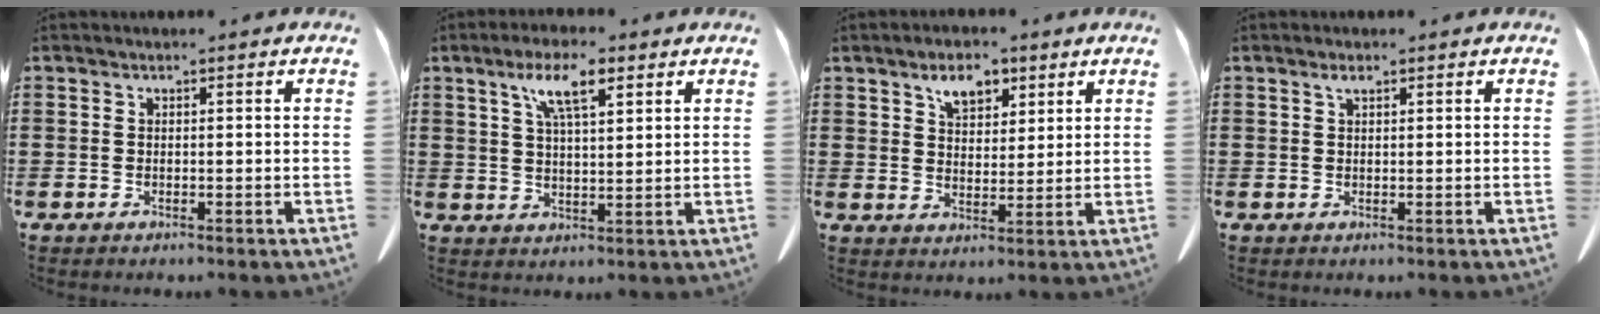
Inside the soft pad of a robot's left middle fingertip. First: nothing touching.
{"total": 7.3, "force": [4.1, 1.9, 5.7], "torque": [-0.115, 0.005, 0.069]}
{"total": 5.2, "force": [3.5, 2.8, 2.6], "torque": [-0.047, 0.005, 0.060]}
{"total": 1.2, "force": [0.6, 0.4, 0.9], "torque": [-0.020, 0.001, 0.011]}